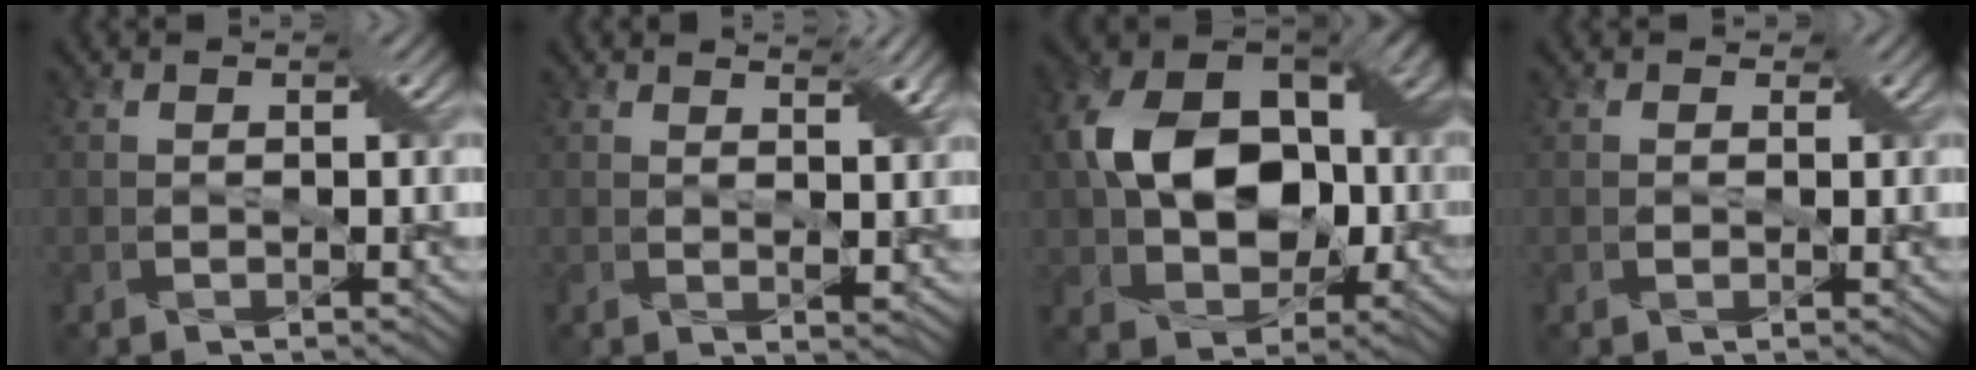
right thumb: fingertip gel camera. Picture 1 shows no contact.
{"total": 3.3, "force": [1.8, 0.8, 2.6], "torque": [-0.050, -0.001, 0.033]}
{"total": 15.0, "force": [0.6, 10.7, 10.4], "torque": [-0.193, 0.024, 0.005]}
{"total": 0.8, "force": [0.1, 0.8, 0.2], "torque": [-0.008, -0.002, -0.001]}